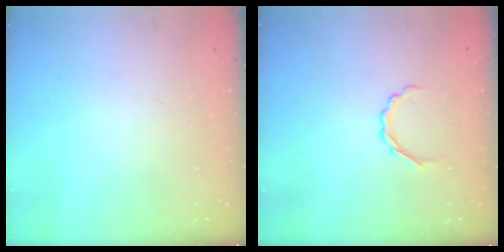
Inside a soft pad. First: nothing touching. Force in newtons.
{"total": 3.6, "press": 3.5, "slide": 0.9}